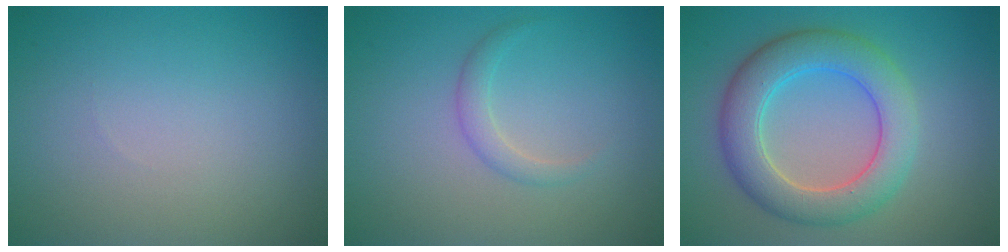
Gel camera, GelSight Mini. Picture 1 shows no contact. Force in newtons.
{"total": 1.4, "press": 1.4, "slide": 0.1}
{"total": 6.3, "press": 6.3, "slide": 0.0}